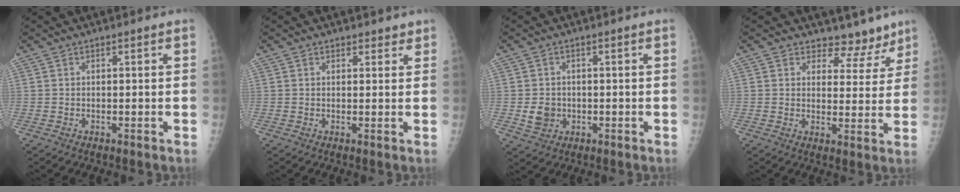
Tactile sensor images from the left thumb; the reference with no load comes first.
{"total": 1.7, "force": [1.3, 1.1, 0.1], "torque": [0.021, -0.006, 0.010]}
{"total": 4.0, "force": [-0.5, 3.5, 1.8], "torque": [-0.017, 0.002, -0.002]}
{"total": 6.9, "force": [5.6, 3.9, 0.4], "torque": [0.031, -0.042, 0.067]}